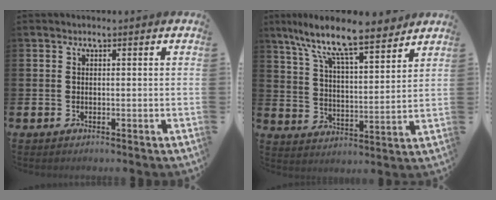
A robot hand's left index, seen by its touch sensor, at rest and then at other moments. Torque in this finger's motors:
{"motor_torque": [0.90, -0.60, 1.05, 0.21]}